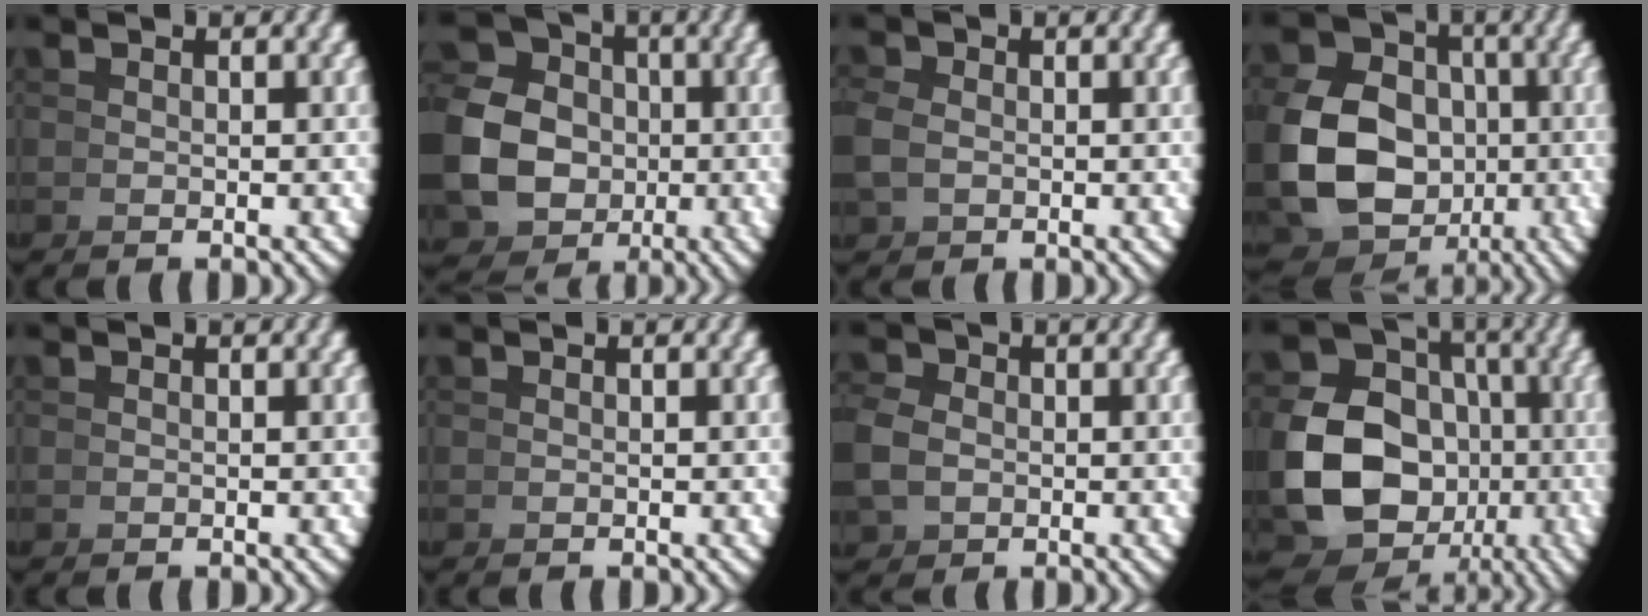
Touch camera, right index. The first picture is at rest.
{"total": 12.0, "force": [-1.0, 10.9, 5.0], "torque": [-0.113, -0.045, -0.012]}
{"total": 0.7, "force": [0.2, 0.5, 0.5], "torque": [-0.009, -0.002, 0.007]}
{"total": 12.5, "force": [-1.7, 10.8, 6.2], "torque": [-0.137, -0.056, -0.011]}
{"total": 0.0}
{"total": 0.0}
{"total": 1.9, "force": [-0.1, 1.7, 0.9], "torque": [-0.019, -0.006, 0.006]}
{"total": 16.5, "force": [-1.2, 14.2, 8.3], "torque": [-0.185, -0.058, -0.015]}